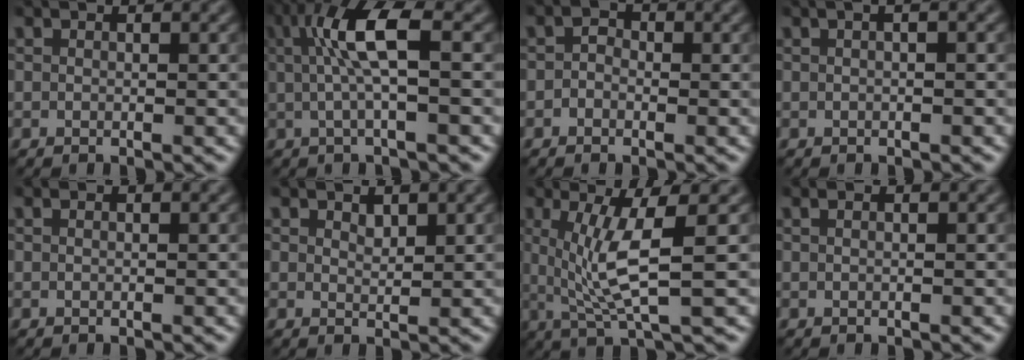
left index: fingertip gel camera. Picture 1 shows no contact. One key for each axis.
{"total": 5.4, "fx": 0.7, "fy": 1.1, "fz": 5.2, "tx": -0.107, "ty": 0.006, "tz": 0.012}
{"total": 1.2, "fx": -0.7, "fy": 0.8, "fz": 0.4, "tx": -0.010, "ty": -0.003, "tz": -0.017}
{"total": 2.4, "fx": 0.8, "fy": 1.1, "fz": 2.0, "tx": -0.014, "ty": 0.002, "tz": -0.008}
{"total": 0.5, "fx": 0.2, "fy": 0.2, "fz": 0.4, "tx": -0.007, "ty": -0.004, "tz": -0.004}
{"total": 0.9, "fx": 0.7, "fy": 0.3, "fz": 0.4, "tx": -0.014, "ty": -0.005, "tz": 0.015}
{"total": 5.7, "fx": 0.5, "fy": 1.1, "fz": 5.6, "tx": -0.112, "ty": -0.006, "tz": 0.014}
{"total": 1.1, "fx": 0.5, "fy": 0.6, "fz": 0.8, "tx": -0.006, "ty": -0.008, "tz": -0.004}